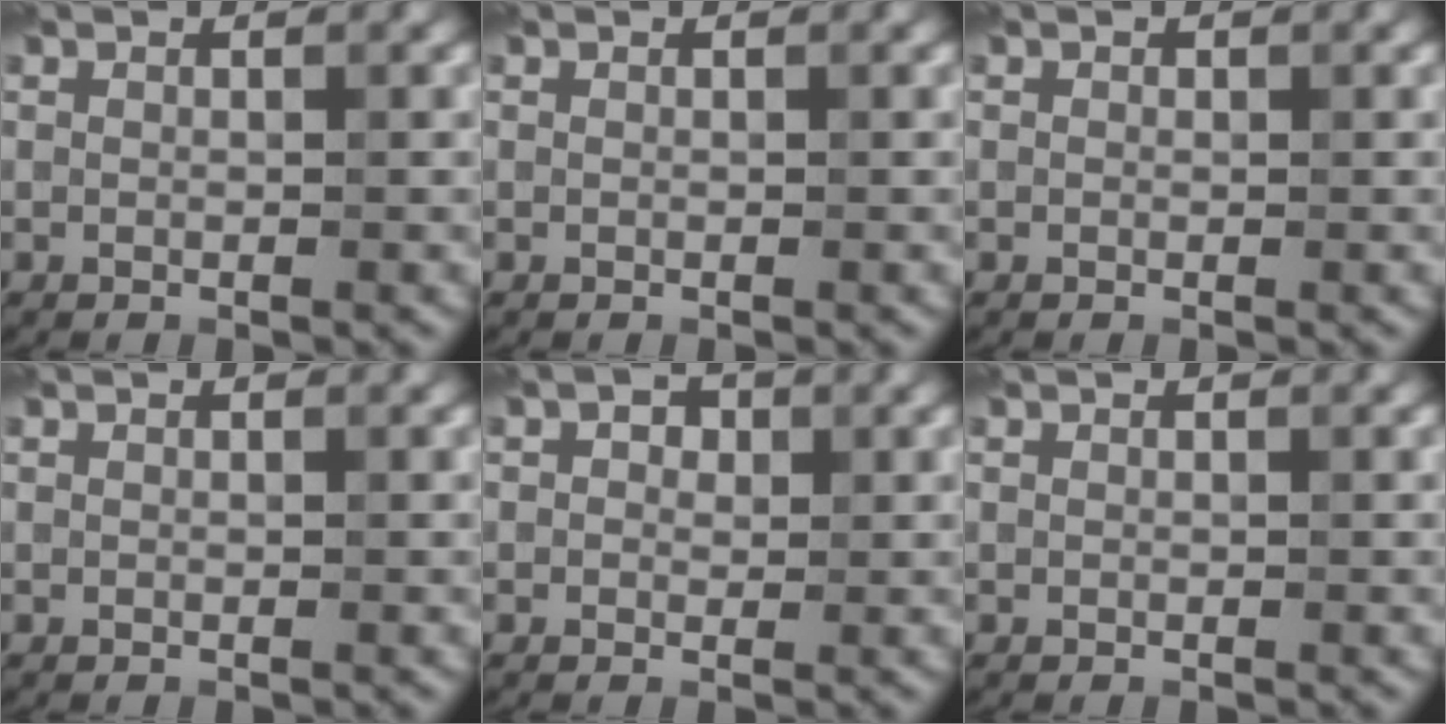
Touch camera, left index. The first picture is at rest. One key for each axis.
{"total": 0.0}
{"total": 0.0}
{"total": 0.0}
{"total": 1.9, "fx": 0.7, "fy": 1.4, "fz": 1.1, "tx": -0.011, "ty": 0.005, "tz": -0.004}
{"total": 0.0}